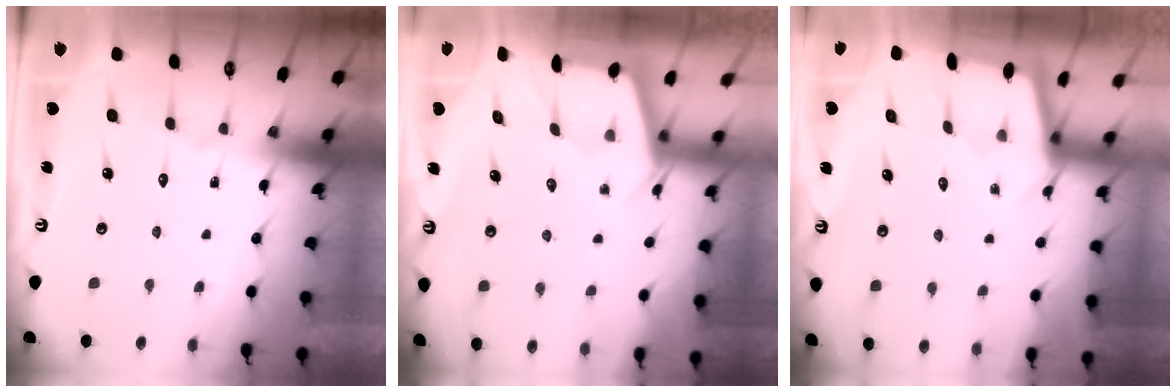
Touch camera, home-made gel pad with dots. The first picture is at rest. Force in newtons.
{"total": 2.0, "press": 2.0, "slide": 0.3}
{"total": 1.8, "press": 1.8, "slide": 0.1}